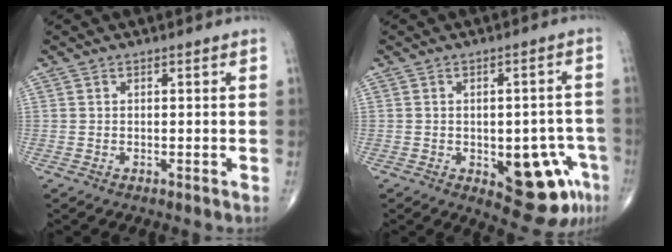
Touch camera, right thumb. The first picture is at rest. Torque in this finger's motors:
{"motor_torque": [1.50, 1.33, 0.66, -0.78, 0.28]}